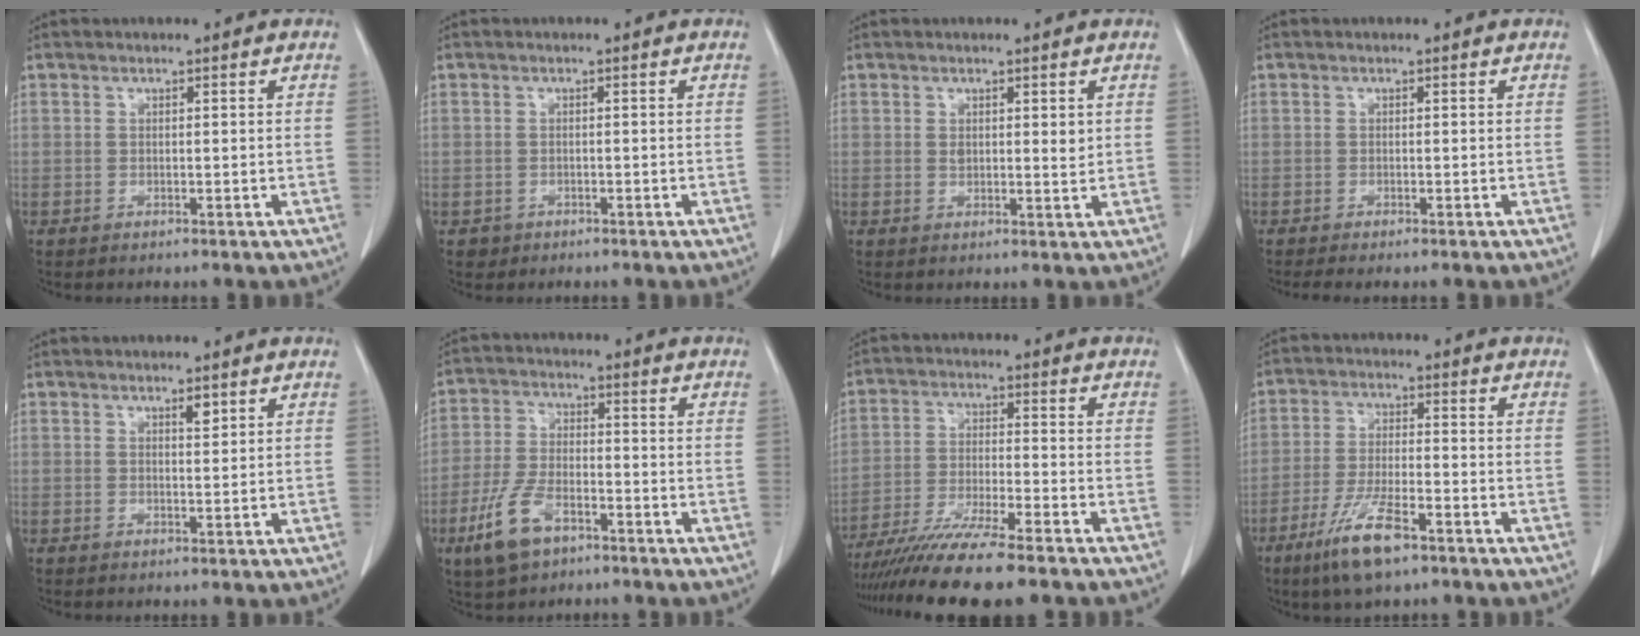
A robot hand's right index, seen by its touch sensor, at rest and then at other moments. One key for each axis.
{"total": 1.3, "fx": -0.6, "fy": 1.1, "fz": -0.2, "tx": -0.001, "ty": 0.005, "tz": -0.006}
{"total": 2.2, "fx": 0.8, "fy": 0.9, "fz": 1.8, "tx": -0.027, "ty": -0.008, "tz": 0.013}
{"total": 2.0, "fx": -1.7, "fy": 0.0, "fz": 1.0, "tx": -0.014, "ty": -0.005, "tz": -0.025}
{"total": 1.3, "fx": 0.9, "fy": 0.3, "fz": 1.0, "tx": -0.018, "ty": -0.004, "tz": 0.015}
{"total": 8.6, "fx": -4.8, "fy": 3.9, "fz": 5.9, "tx": -0.137, "ty": -0.003, "tz": -0.086}
{"total": 13.8, "fx": -11.5, "fy": 0.0, "fz": 7.7, "tx": -0.125, "ty": -0.035, "tz": -0.190}
{"total": 9.0, "fx": -5.5, "fy": 1.7, "fz": 6.9, "tx": -0.136, "ty": -0.017, "tz": -0.096}